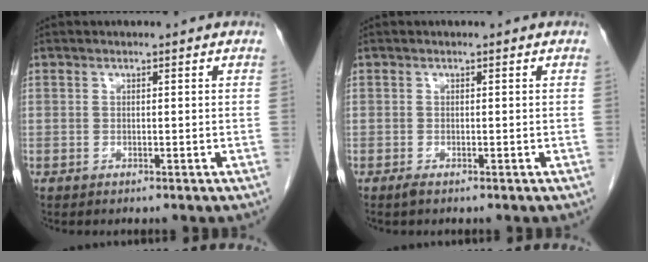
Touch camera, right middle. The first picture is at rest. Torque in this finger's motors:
{"motor_torque": [0.40, -0.12, 0.09, 0.02]}